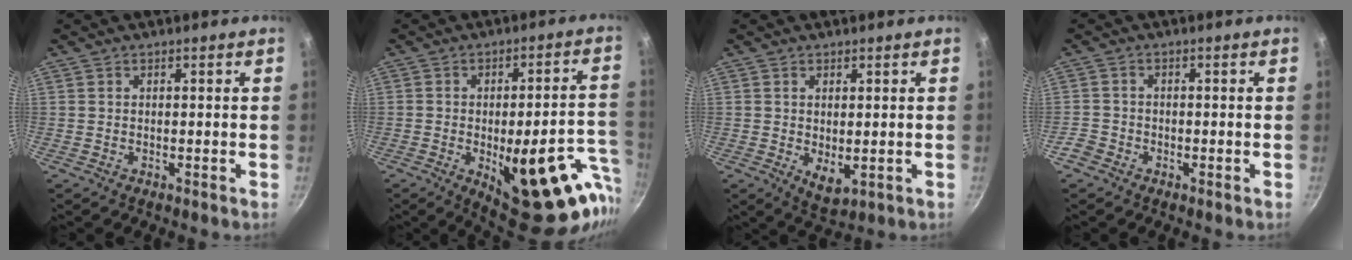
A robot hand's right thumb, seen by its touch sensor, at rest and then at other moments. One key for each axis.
{"total": 23.8, "fx": -8.5, "fy": 9.3, "fz": 20.2, "tx": -0.198, "ty": 0.016, "tz": -0.097}
{"total": 4.7, "fx": 0.0, "fy": 2.5, "fz": 4.0, "tx": -0.063, "ty": -0.018, "tz": 0.008}
{"total": 2.8, "fx": -1.8, "fy": 2.0, "fz": 0.7, "tx": -0.015, "ty": 0.017, "tz": -0.036}